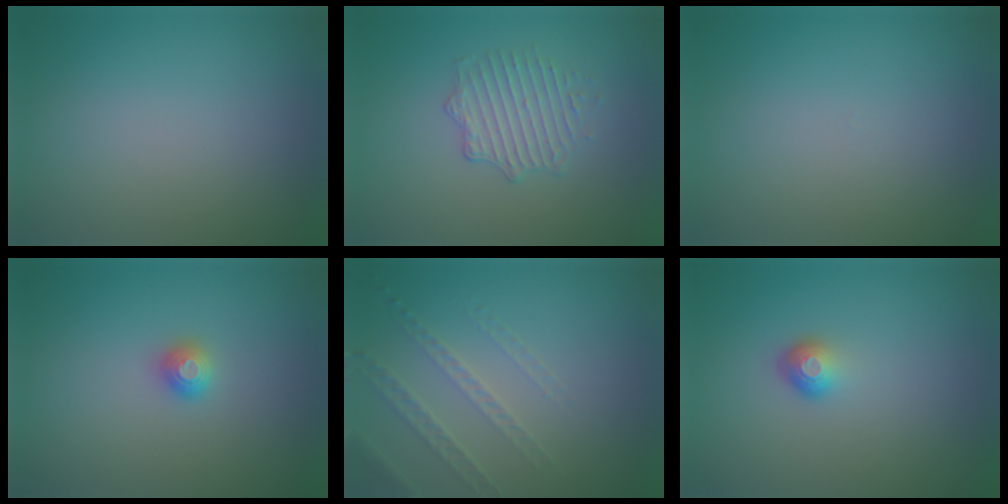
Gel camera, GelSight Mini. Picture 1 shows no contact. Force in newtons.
{"total": 2.3, "press": 1.6, "slide": 1.6}
{"total": 0.0}
{"total": 1.1, "press": 1.1, "slide": 0.1}
{"total": 1.6, "press": 1.3, "slide": 0.9}
{"total": 1.7, "press": 1.2, "slide": 1.3}